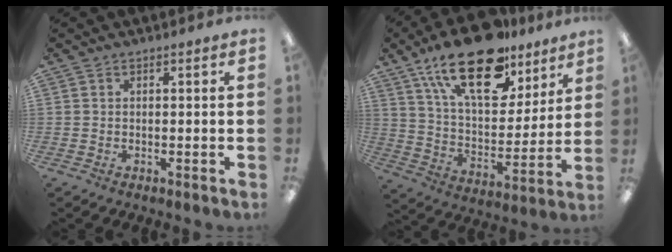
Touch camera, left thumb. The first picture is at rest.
{"total": 23.8, "force": [15.5, 10.8, 14.5], "torque": [-0.242, -0.080, 0.270]}